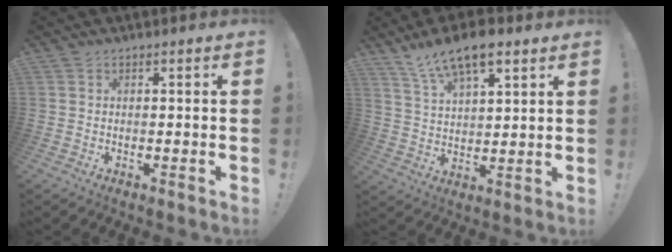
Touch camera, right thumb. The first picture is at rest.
{"total": 11.6, "force": [8.0, 4.2, 7.2], "torque": [-0.135, -0.033, 0.146]}